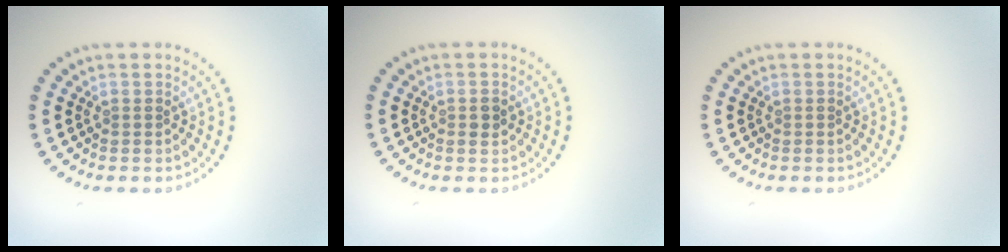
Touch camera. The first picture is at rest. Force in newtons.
{"total": 1.0, "press": 1.0, "slide": 0.0}
{"total": 0.0}